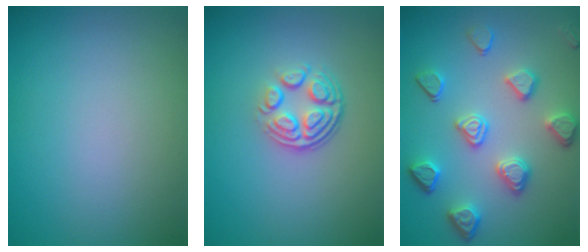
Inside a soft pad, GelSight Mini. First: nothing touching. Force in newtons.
{"total": 4.0, "press": 2.8, "slide": 2.9}
{"total": 4.7, "press": 3.9, "slide": 2.6}